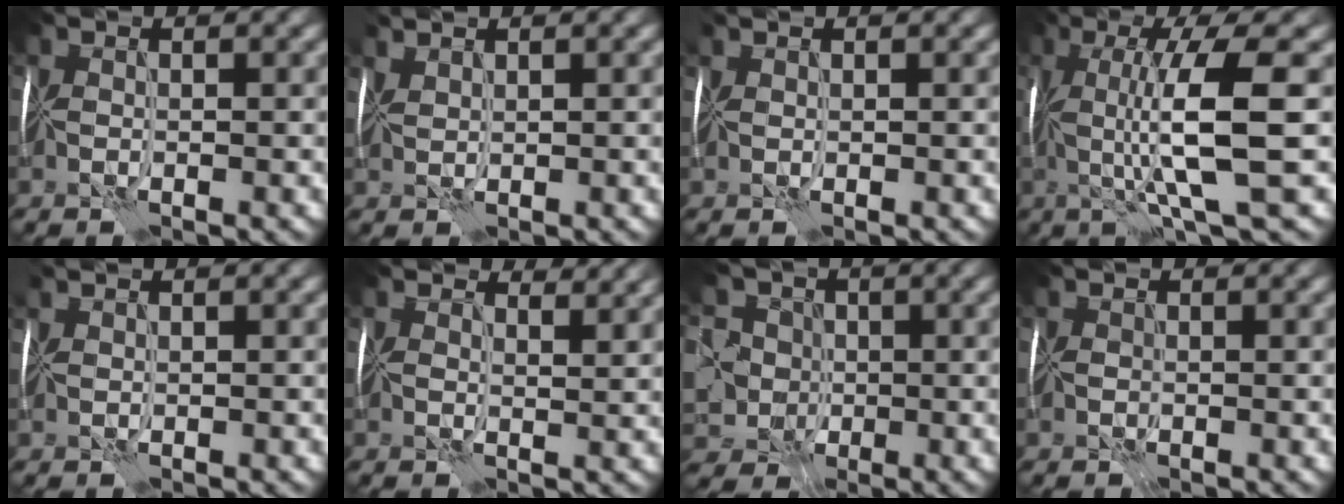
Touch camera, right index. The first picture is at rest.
{"total": 1.9, "force": [1.8, 0.5, 0.5], "torque": [-0.008, 0.021, 0.019]}
{"total": 0.9, "force": [0.8, 0.3, 0.3], "torque": [0.004, 0.007, 0.009]}
{"total": 7.4, "force": [-0.5, 1.2, 7.3], "torque": [-0.126, 0.019, 0.004]}
{"total": 1.3, "force": [1.1, 0.5, 0.4], "torque": [0.001, 0.013, 0.011]}
{"total": 4.6, "force": [3.9, 1.7, 1.7], "torque": [-0.017, 0.026, 0.035]}
{"total": 5.8, "force": [-0.8, 5.7, 0.9], "torque": [-0.035, 0.026, -0.032]}
{"total": 1.5, "force": [-0.1, -0.3, -1.4], "torque": [0.013, 0.010, 0.007]}